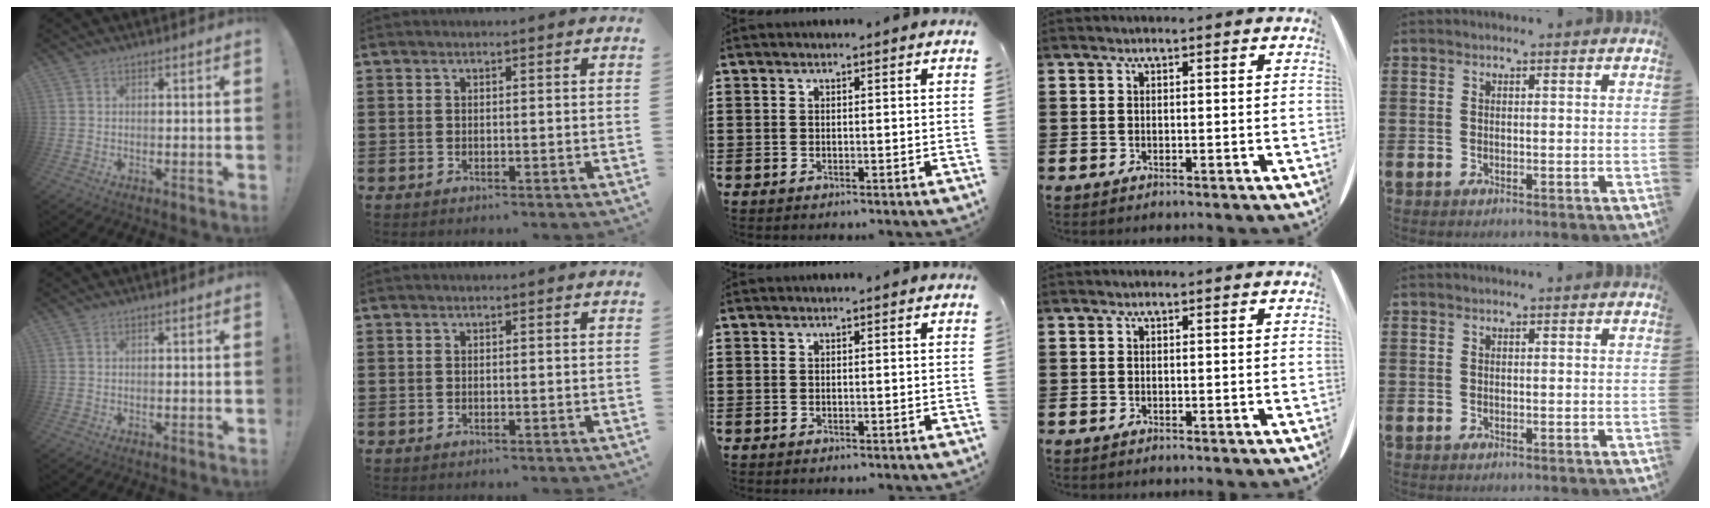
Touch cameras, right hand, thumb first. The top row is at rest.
{}